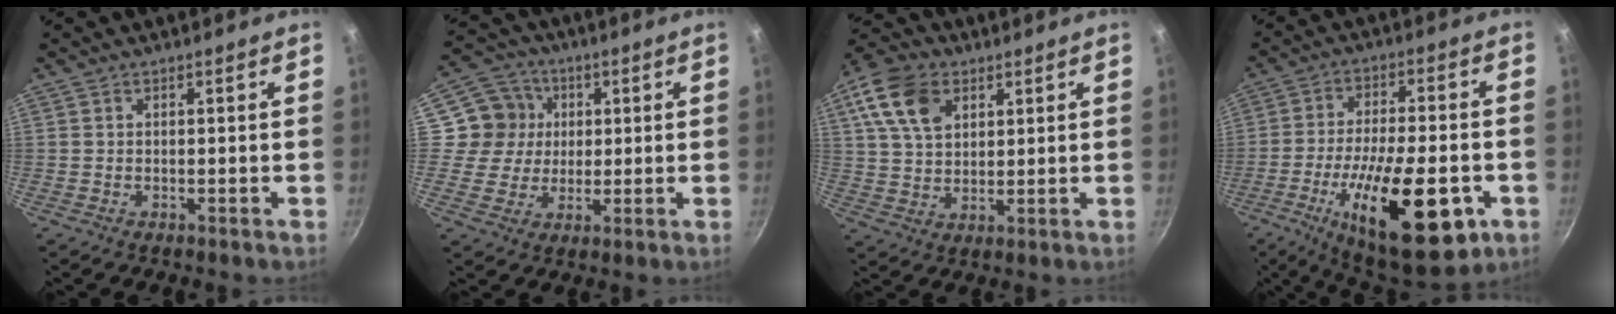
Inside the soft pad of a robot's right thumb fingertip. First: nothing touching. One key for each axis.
{"total": 9.2, "fx": 1.8, "fy": 8.7, "fz": 2.4, "tx": -0.008, "ty": 0.011, "tz": 0.024}
{"total": 12.4, "fx": 5.1, "fy": 8.5, "fz": 7.5, "tx": -0.125, "ty": 0.000, "tz": 0.090}
{"total": 23.2, "fx": -8.3, "fy": 8.6, "fz": 19.9, "tx": -0.296, "ty": 0.011, "tz": -0.123}